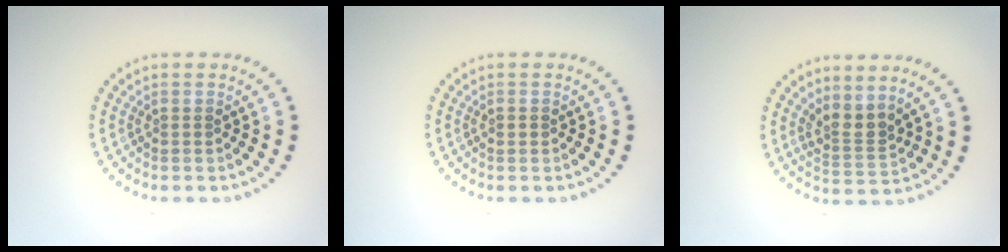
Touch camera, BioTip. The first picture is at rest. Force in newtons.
{"total": 0.9, "press": 0.9, "slide": 0.1}
{"total": 2.6, "press": 1.9, "slide": 1.8}